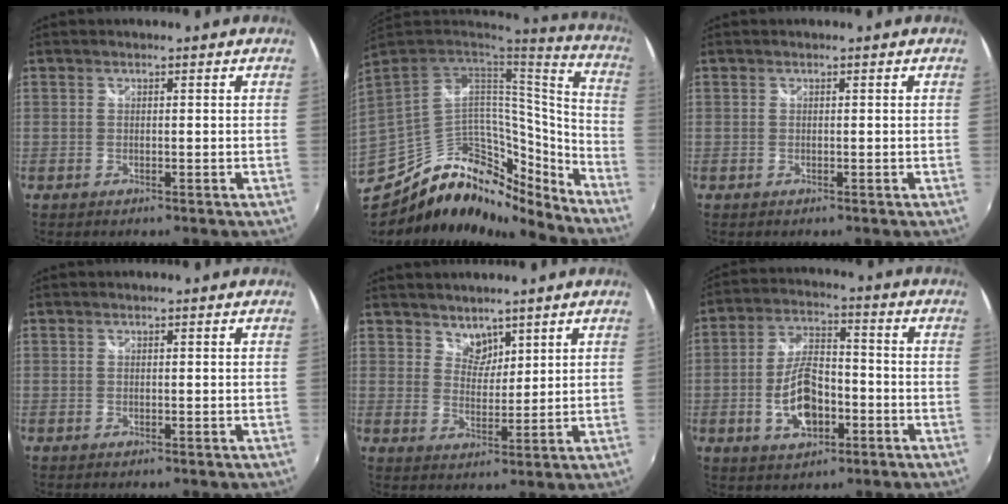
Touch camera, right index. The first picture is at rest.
{"total": 25.8, "force": [-18.6, 14.3, 10.7], "torque": [-0.240, 0.038, -0.296]}
{"total": 0.0}
{"total": 0.0}
{"total": 4.0, "force": [3.2, 2.3, 0.6], "torque": [0.001, 0.006, 0.059]}
{"total": 10.4, "force": [-3.5, 5.3, 8.3], "torque": [-0.166, 0.009, -0.054]}